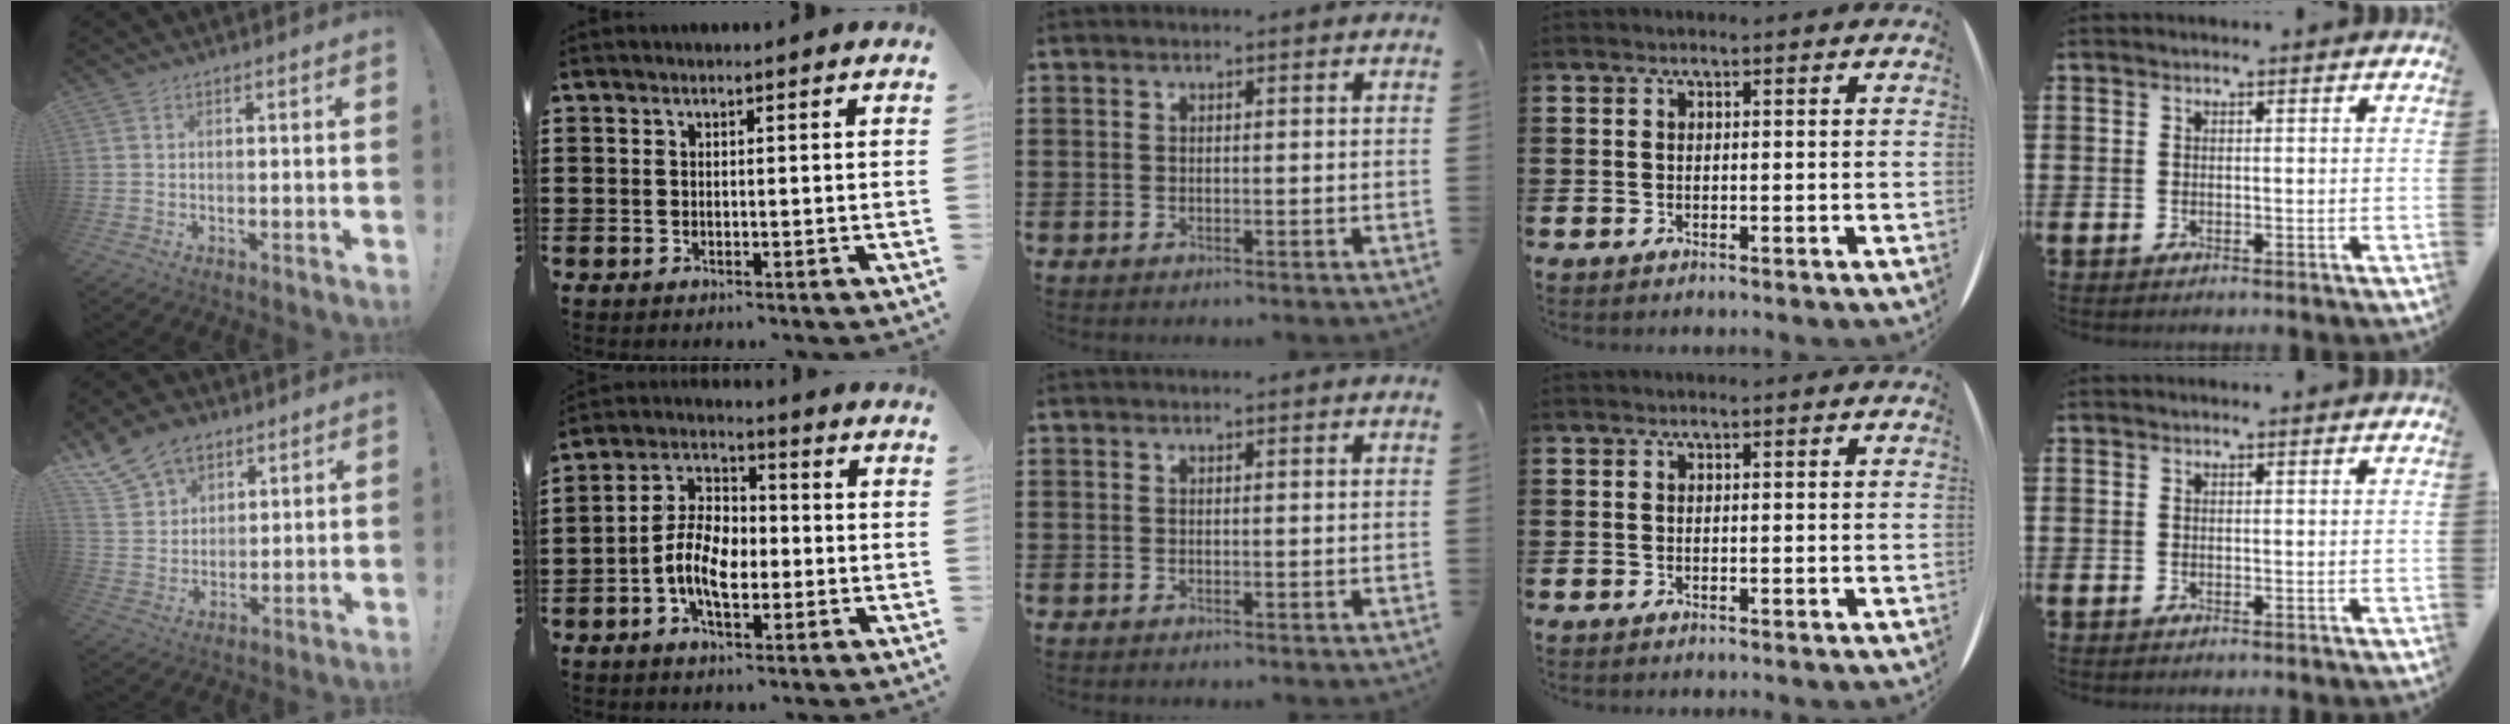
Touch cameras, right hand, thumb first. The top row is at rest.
{"thumb": {"total": 12.7, "force": [8.5, 8.5, 4.1], "torque": [-0.070, -0.053, 0.167]}, "index": {"total": 8.1, "force": [-2.1, 4.5, 6.3], "torque": [-0.146, 0.006, -0.047]}}